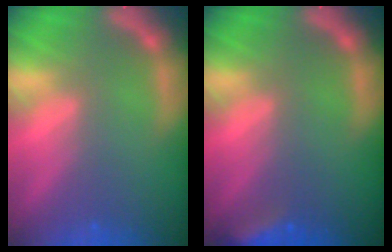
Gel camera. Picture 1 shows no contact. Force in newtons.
{"total": 3.5}